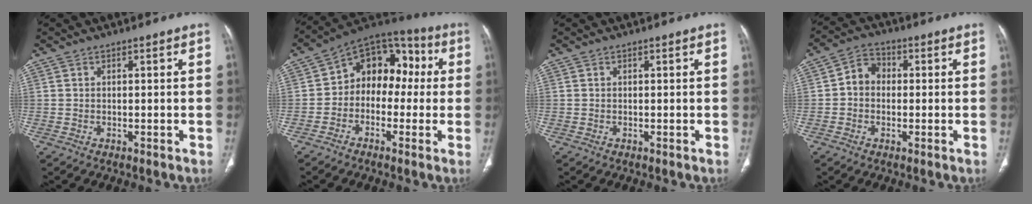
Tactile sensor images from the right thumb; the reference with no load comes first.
{"total": 13.2, "force": [0.2, 9.7, 9.0], "torque": [-0.076, 0.050, -0.018]}
{"total": 0.0}
{"total": 5.5, "force": [-0.1, 4.6, 3.0], "torque": [-0.036, 0.018, -0.013]}